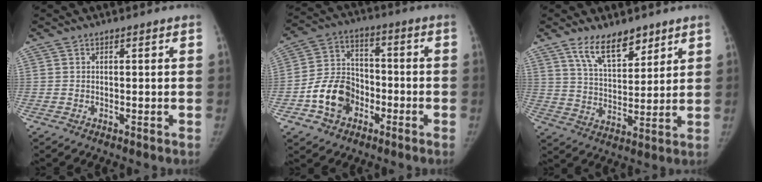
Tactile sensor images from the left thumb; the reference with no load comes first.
{"total": 11.6, "force": [-4.6, 8.9, 5.9], "torque": [-0.082, 0.034, -0.085]}
{"total": 10.7, "force": [7.4, 5.0, 6.0], "torque": [-0.073, -0.049, 0.136]}